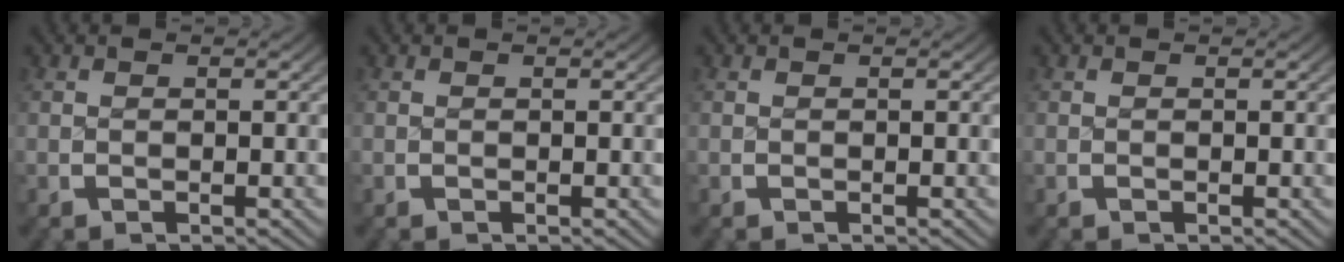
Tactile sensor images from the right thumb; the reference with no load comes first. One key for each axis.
{"total": 0.0}
{"total": 0.0}
{"total": 0.0}